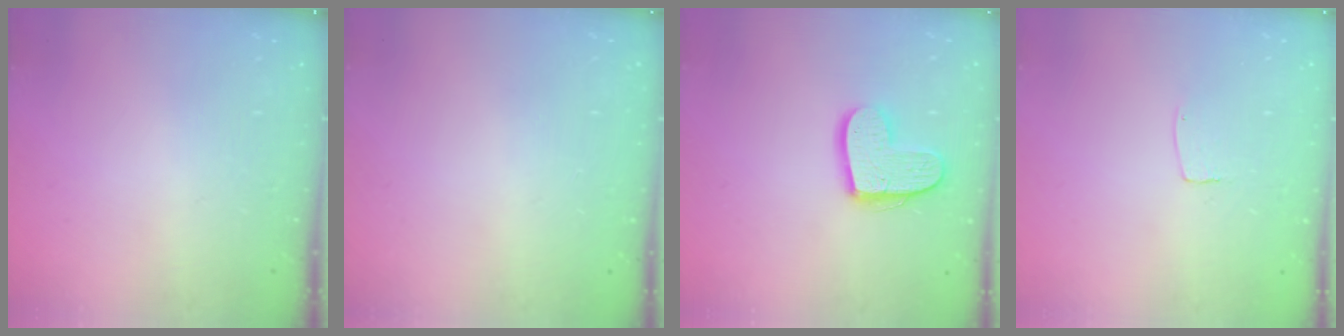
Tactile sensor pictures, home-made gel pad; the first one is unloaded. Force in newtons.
{"total": 0.0}
{"total": 13.9, "press": 13.9, "slide": 0.8}
{"total": 2.6, "press": 2.6, "slide": 0.1}